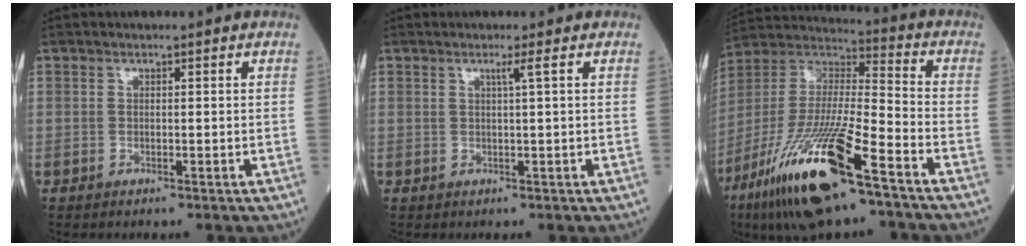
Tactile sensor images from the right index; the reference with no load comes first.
{"total": 1.3, "force": [0.5, -0.6, 1.1], "torque": [-0.026, -0.005, 0.013]}
{"total": 22.1, "force": [-12.9, 3.0, 17.6], "torque": [-0.377, -0.049, -0.239]}